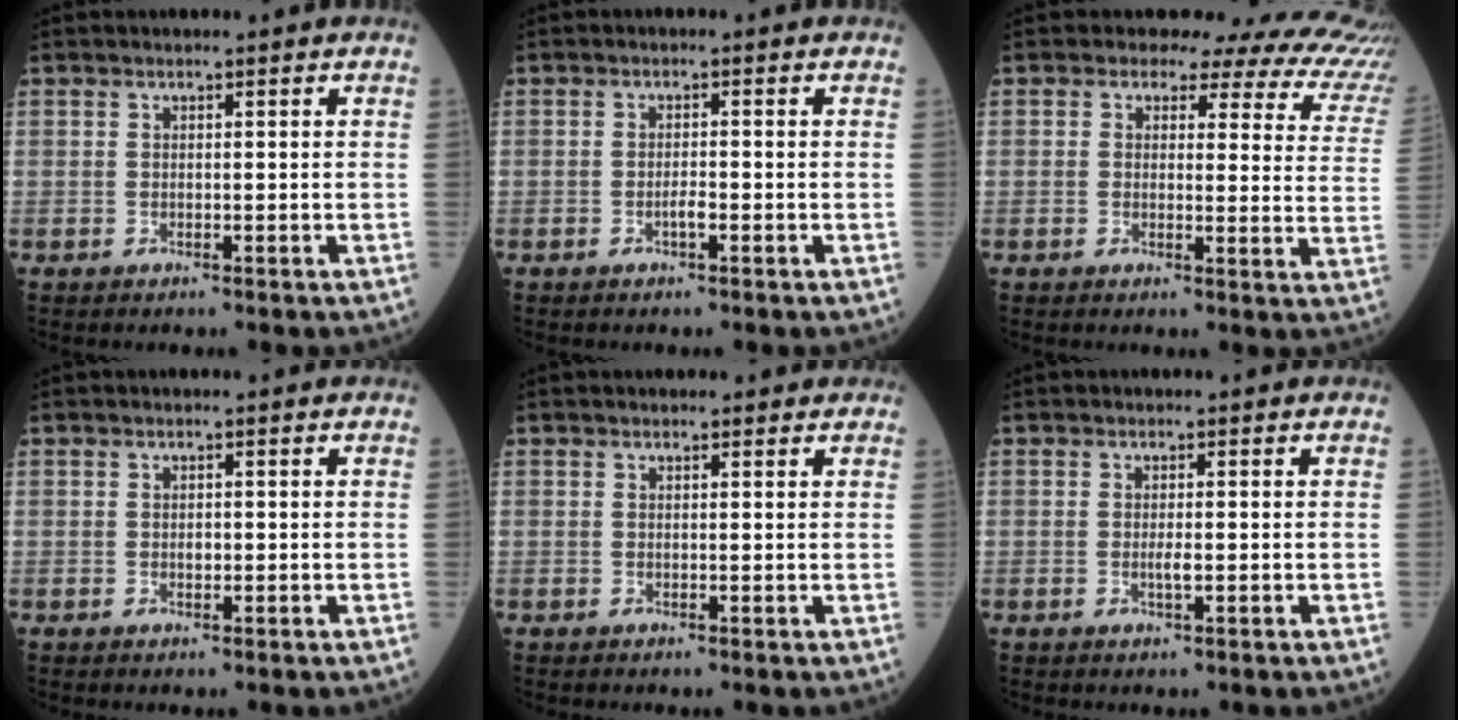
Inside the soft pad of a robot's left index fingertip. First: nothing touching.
{"total": 1.6, "force": [-0.8, 0.3, 1.4], "torque": [-0.026, 0.002, -0.014]}
{"total": 14.6, "force": [13.1, 4.4, 4.7], "torque": [-0.034, -0.039, 0.108]}
{"total": 1.0, "force": [-0.1, 0.6, 0.8], "torque": [-0.015, 0.001, 0.000]}
{"total": 1.3, "force": [1.0, 0.5, 0.5], "torque": [-0.010, 0.005, 0.010]}
{"total": 1.6, "force": [-0.3, 0.3, 1.5], "torque": [-0.031, -0.001, -0.004]}